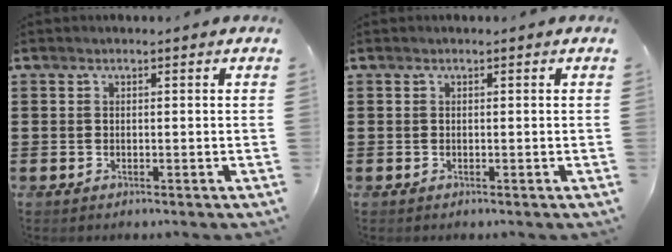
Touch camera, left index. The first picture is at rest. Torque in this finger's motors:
{"motor_torque": [0.06, -0.03, 0.02, 0.01]}